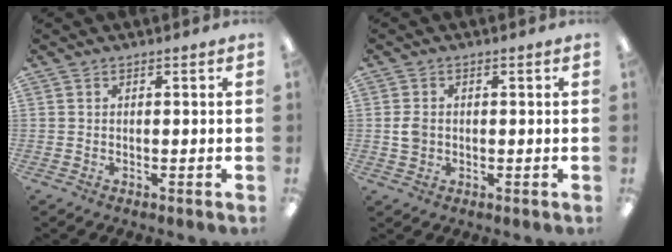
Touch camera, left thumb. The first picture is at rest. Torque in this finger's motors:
{"motor_torque": [-0.18, 0.28, 0.46, -0.04, 0.01]}